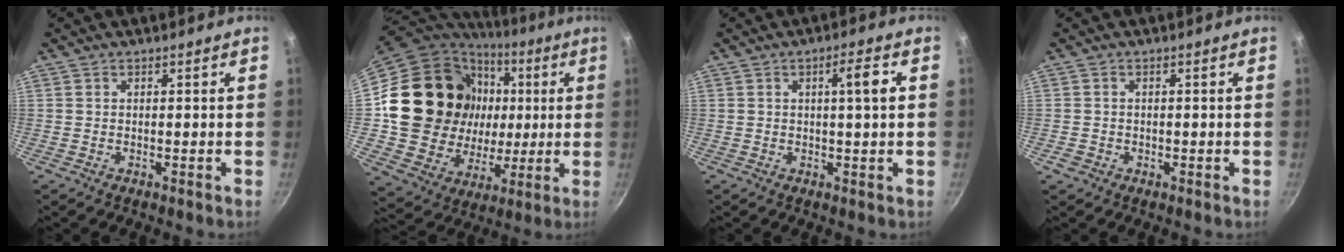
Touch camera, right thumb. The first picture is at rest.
{"total": 26.4, "force": [3.9, 21.8, 14.4], "torque": [-0.237, 0.015, 0.086]}
{"total": 4.9, "force": [0.8, 0.6, 4.8], "torque": [-0.074, 0.005, 0.012]}
{"total": 1.7, "force": [-0.6, 1.4, 0.6], "torque": [-0.011, 0.002, -0.009]}